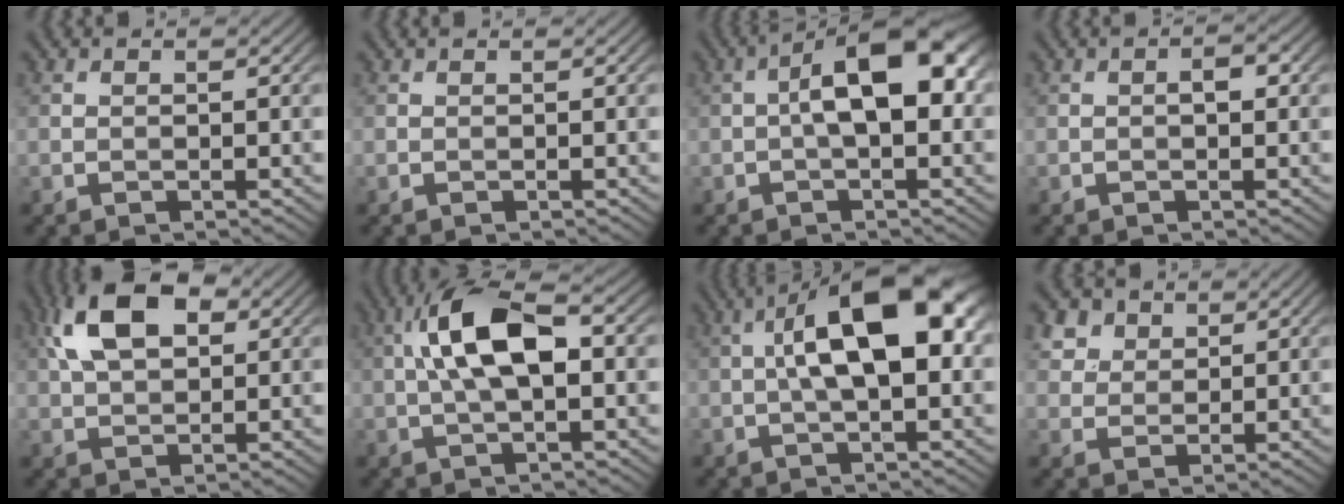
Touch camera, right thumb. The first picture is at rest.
{"total": 0.0}
{"total": 8.9, "force": [0.1, 3.9, 8.0], "torque": [-0.123, 0.019, -0.007]}
{"total": 1.5, "force": [0.1, 0.7, 1.3], "torque": [-0.016, 0.004, -0.002]}
{"total": 9.9, "force": [3.5, 5.4, 7.5], "torque": [-0.158, 0.022, 0.058]}
{"total": 9.8, "force": [1.2, 4.0, 8.9], "torque": [-0.176, 0.024, 0.013]}
{"total": 12.4, "force": [1.1, 5.2, 11.2], "torque": [-0.172, 0.024, 0.011]}
{"total": 5.7, "force": [3.4, 3.9, 2.3], "torque": [-0.079, -0.002, 0.074]}